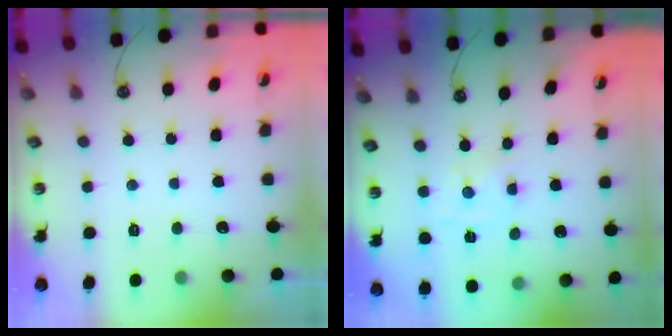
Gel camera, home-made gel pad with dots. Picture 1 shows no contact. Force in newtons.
{"total": 1.1, "press": 1.1, "slide": 0.2}